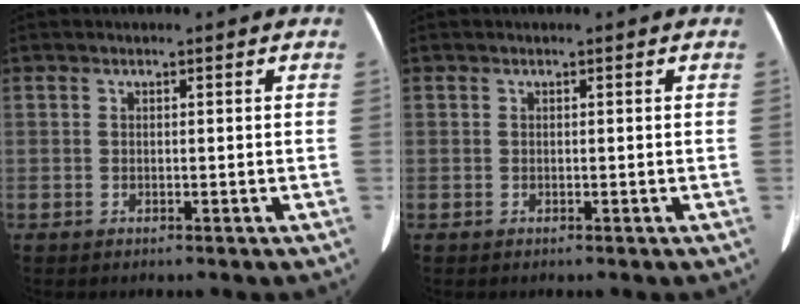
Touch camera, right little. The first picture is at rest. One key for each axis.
{"total": 0.0}